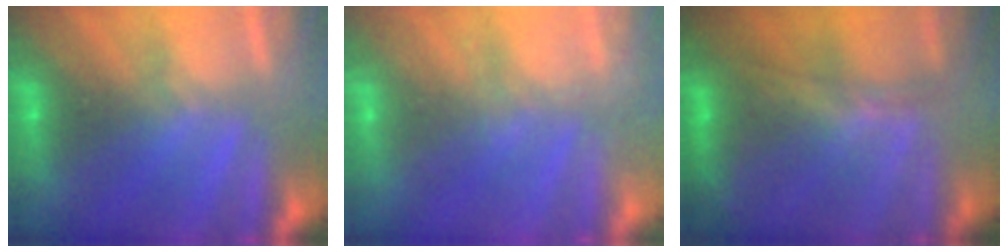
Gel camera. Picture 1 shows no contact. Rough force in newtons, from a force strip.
{"total": 1.9}
{"total": 5.8}